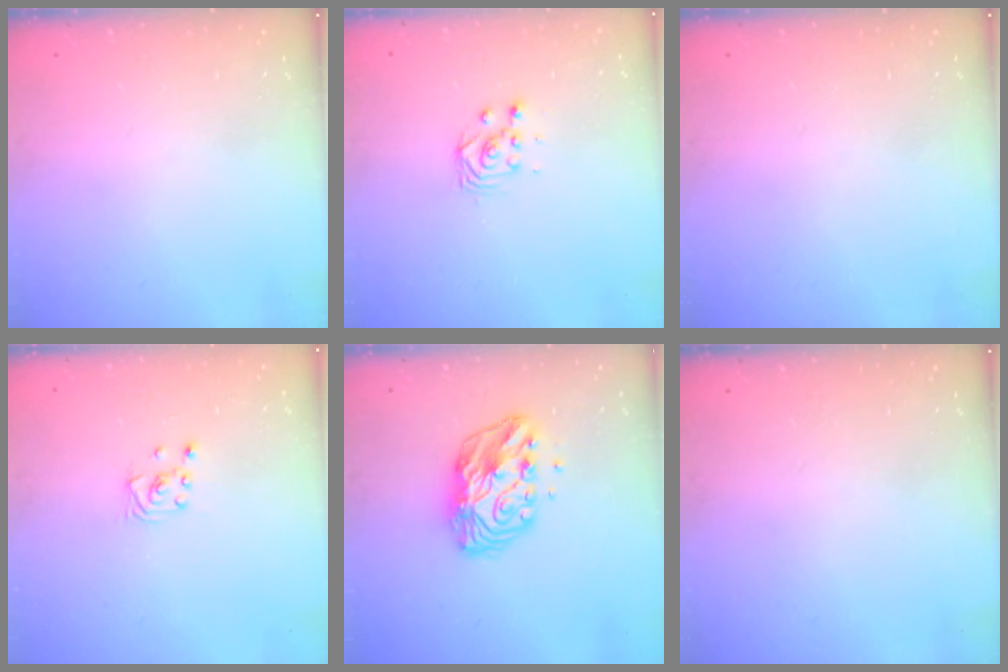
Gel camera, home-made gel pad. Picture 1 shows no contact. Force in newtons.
{"total": 2.9, "press": 2.9, "slide": 0.4}
{"total": 0.0}
{"total": 2.0, "press": 2.0, "slide": 0.1}
{"total": 11.2, "press": 11.2, "slide": 0.9}
{"total": 0.0}